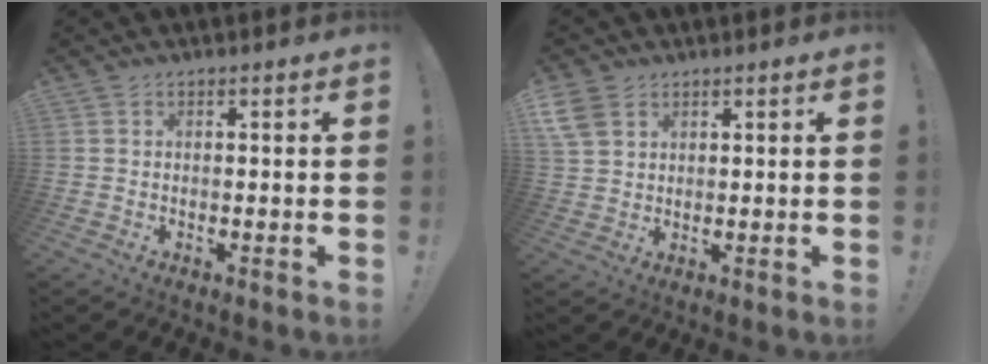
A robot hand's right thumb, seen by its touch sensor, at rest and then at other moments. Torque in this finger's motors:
{"motor_torque": [0.11, 0.17, 0.29, 0.11, 0.06]}